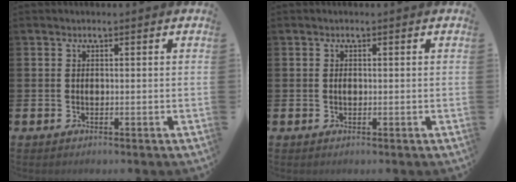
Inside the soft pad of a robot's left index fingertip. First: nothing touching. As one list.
[{"total": 0.5, "force": [0.1, 0.3, 0.4], "torque": [-0.008, 0.000, 0.002]}]